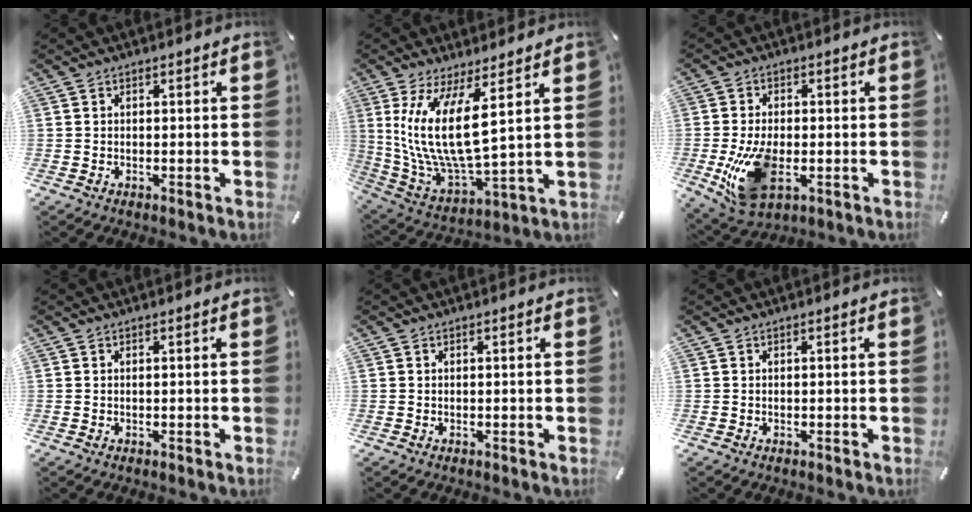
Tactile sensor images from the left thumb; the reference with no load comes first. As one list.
[{"total": 15.4, "force": [5.3, 4.9, 13.6], "torque": [-0.308, -0.038, 0.088]}, {"total": 12.6, "force": [-2.2, 7.4, 9.9], "torque": [-0.198, -0.014, -0.034]}, {"total": 0.0}, {"total": 0.0}, {"total": 0.0}]